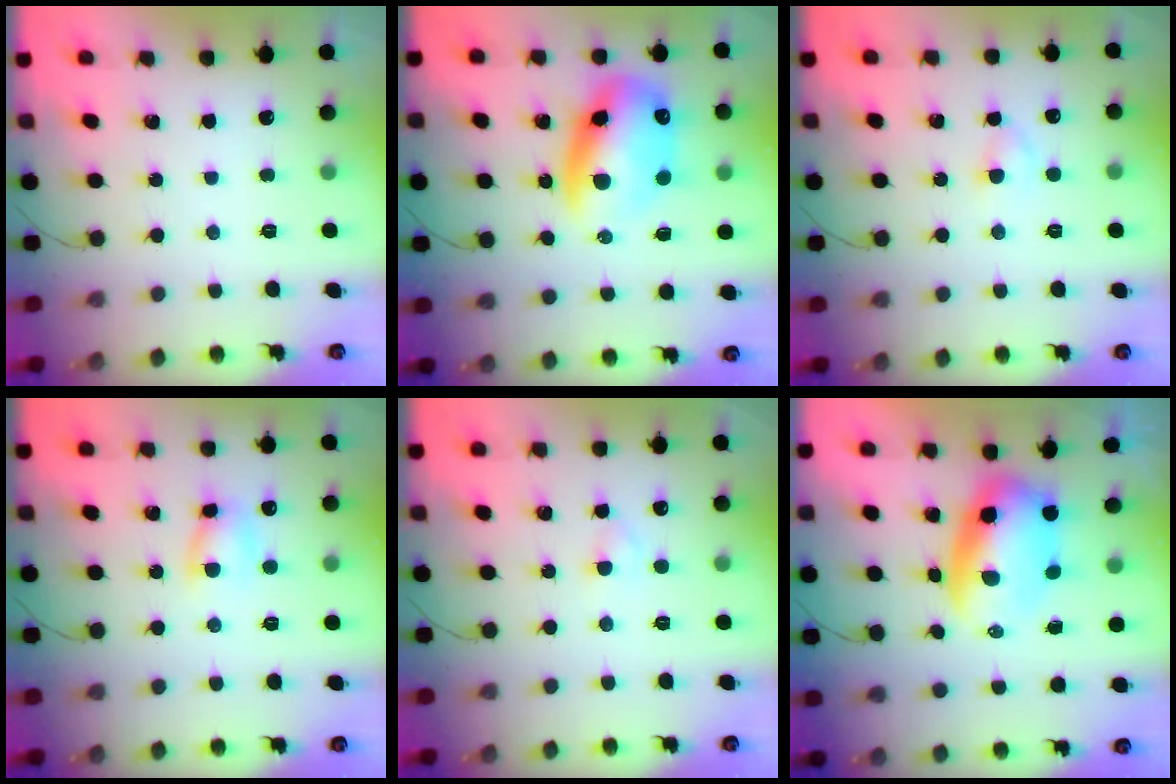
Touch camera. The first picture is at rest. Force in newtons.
{"total": 15.4, "press": 15.0, "slide": 3.5}
{"total": 2.9, "press": 2.6, "slide": 1.1}
{"total": 5.9, "press": 5.8, "slide": 0.7}
{"total": 2.2, "press": 2.0, "slide": 0.8}
{"total": 7.7, "press": 7.3, "slide": 2.2}